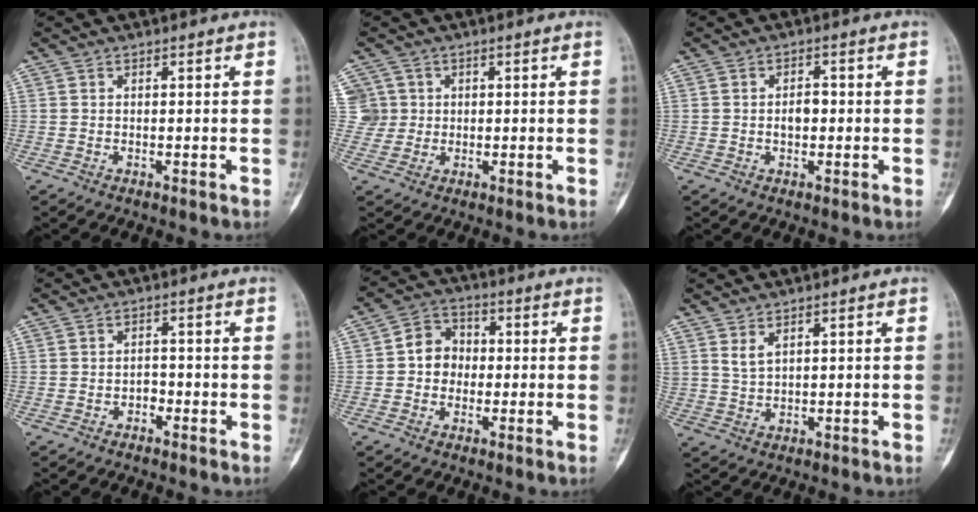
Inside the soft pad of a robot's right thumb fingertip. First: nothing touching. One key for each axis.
{"total": 4.7, "fx": 1.3, "fy": 4.6, "fz": 0.0, "tx": 0.028, "ty": 0.007, "tz": 0.023}
{"total": 2.7, "fx": -0.3, "fy": 1.7, "fz": 2.1, "tx": -0.024, "ty": 0.006, "tz": -0.007}
{"total": 1.6, "fx": -1.0, "fy": 1.1, "fz": 0.6, "tx": 0.001, "ty": 0.010, "tz": -0.021}
{"total": 6.4, "fx": -0.3, "fy": 5.6, "fz": 3.0, "tx": -0.019, "ty": 0.019, "tz": -0.020}
{"total": 2.5, "fx": 1.6, "fy": 1.0, "fz": 1.7, "tx": -0.035, "ty": -0.011, "tz": 0.040}